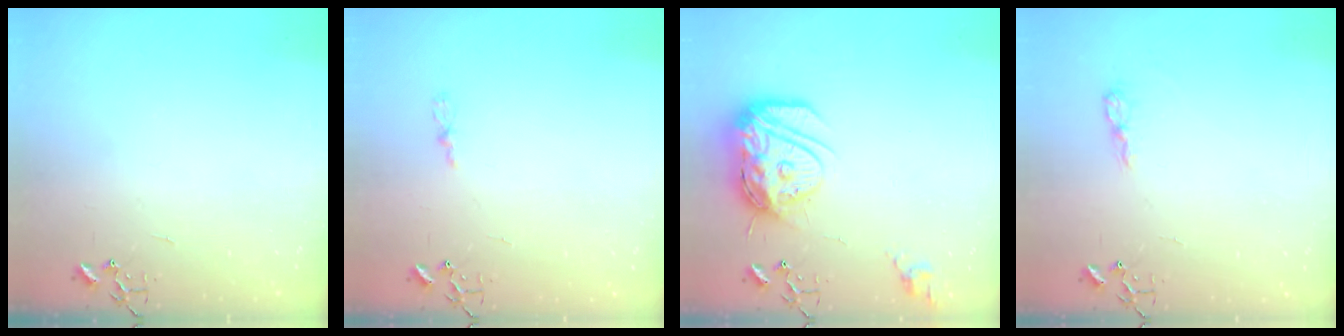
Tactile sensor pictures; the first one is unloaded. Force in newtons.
{"total": 2.9, "press": 2.9, "slide": 0.4}
{"total": 19.4, "press": 19.4, "slide": 1.7}
{"total": 4.6, "press": 4.5, "slide": 0.6}